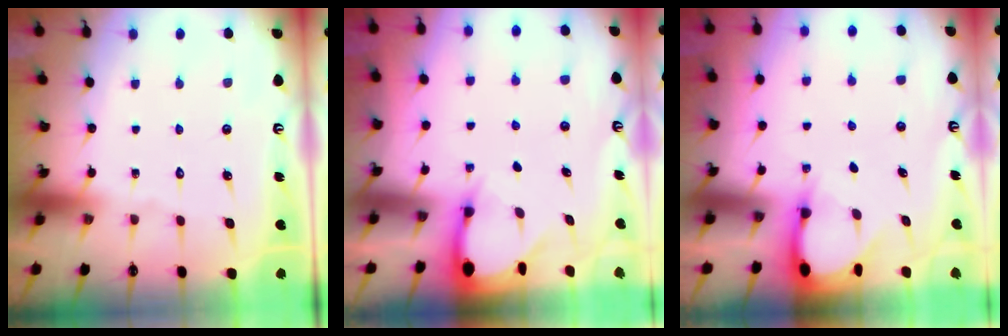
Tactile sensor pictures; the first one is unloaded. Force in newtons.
{"total": 3.0, "press": 3.0, "slide": 0.2}
{"total": 2.9, "press": 2.9, "slide": 0.3}